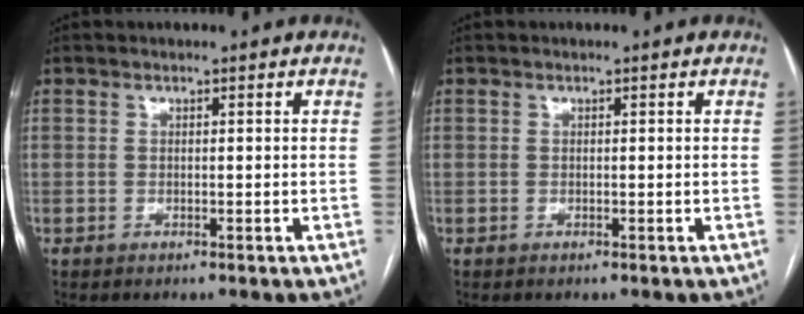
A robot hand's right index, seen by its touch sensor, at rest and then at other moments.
{"total": 0.0}